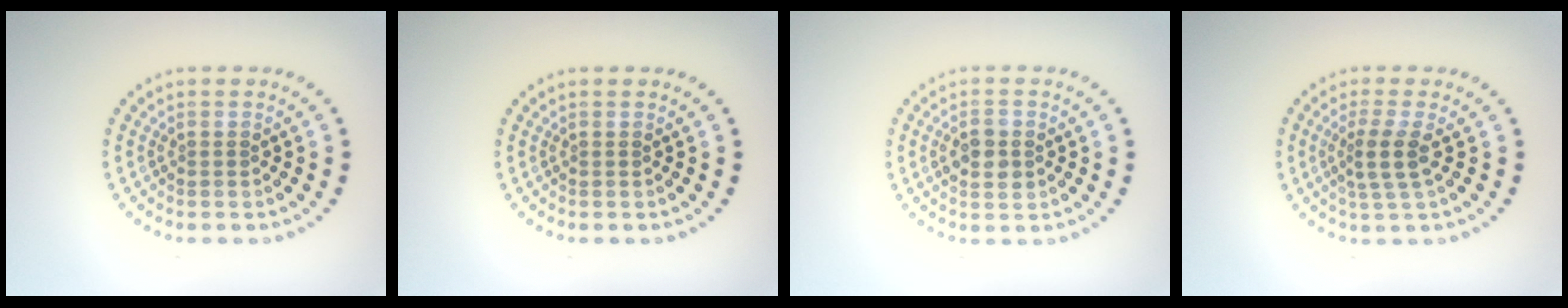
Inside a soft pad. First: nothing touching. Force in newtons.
{"total": 0.0}
{"total": 2.7, "press": 2.7, "slide": 0.1}
{"total": 2.5, "press": 2.0, "slide": 1.6}